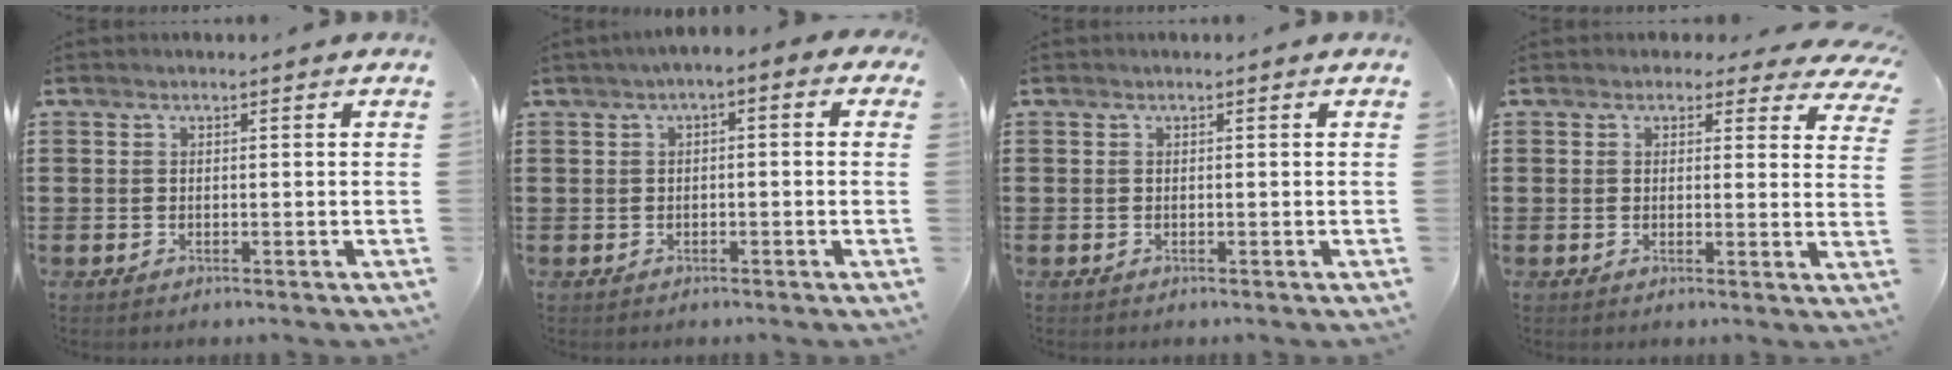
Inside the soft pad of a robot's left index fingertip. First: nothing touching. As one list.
[{"total": 2.0, "force": [-1.2, 0.6, 1.4], "torque": [-0.034, 0.002, -0.030]}, {"total": 0.0}, {"total": 2.5, "force": [1.9, 1.1, 1.0], "torque": [-0.022, -0.001, 0.032]}]